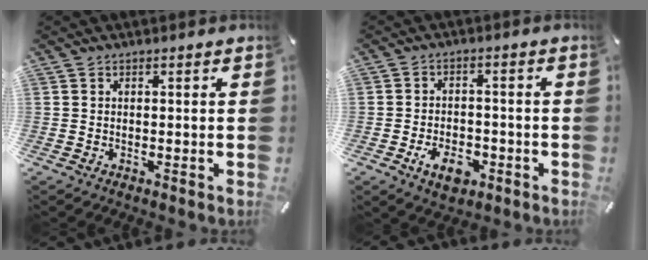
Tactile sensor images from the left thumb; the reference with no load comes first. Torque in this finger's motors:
{"motor_torque": [0.27, 1.74, -0.04, -0.09, 0.00]}